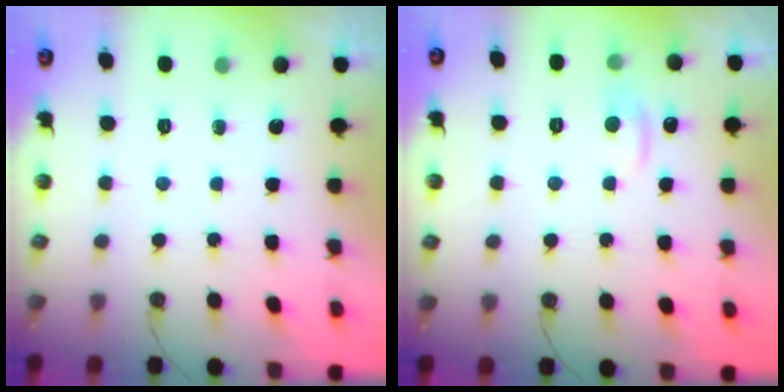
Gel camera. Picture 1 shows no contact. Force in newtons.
{"total": 0.8, "press": 0.2, "slide": 0.8}